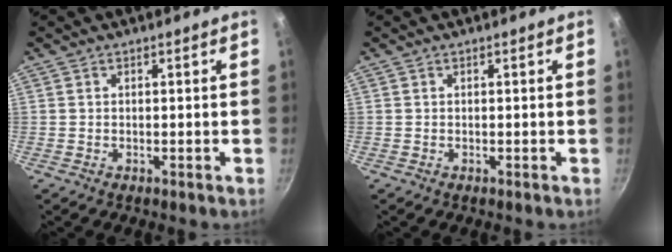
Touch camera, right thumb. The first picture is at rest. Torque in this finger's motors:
{"motor_torque": [-0.03, -0.12, 0.13, -0.05, 0.01]}